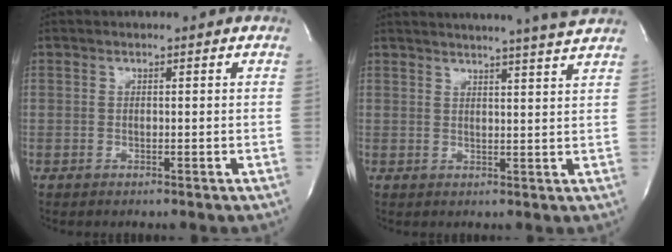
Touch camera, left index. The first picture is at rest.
{"total": 11.3, "force": [10.5, -1.6, 3.9], "torque": [-0.064, -0.023, 0.124]}